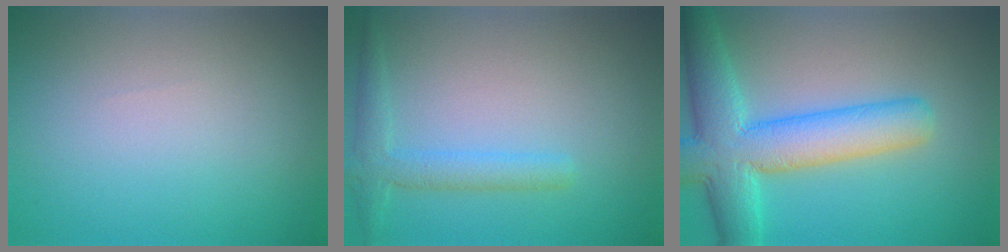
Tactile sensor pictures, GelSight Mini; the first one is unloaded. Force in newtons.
{"total": 2.6, "press": 2.6, "slide": 0.2}
{"total": 8.2, "press": 8.2, "slide": 0.4}